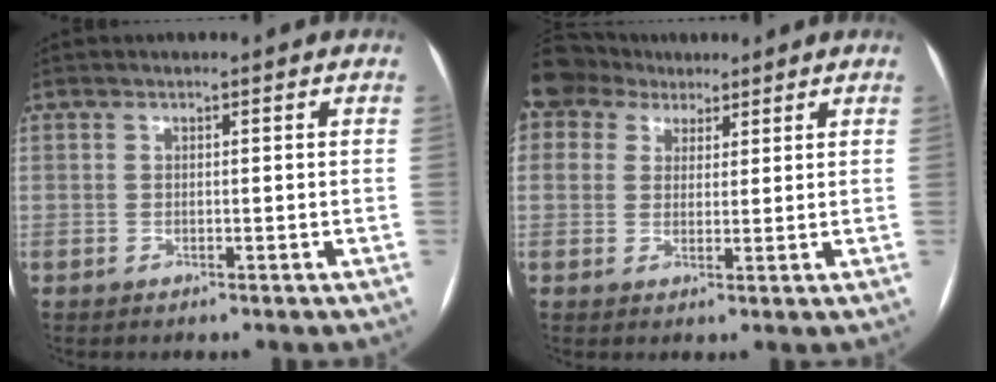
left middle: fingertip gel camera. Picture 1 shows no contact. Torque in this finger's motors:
{"motor_torque": [1.18, -0.97, 1.05, 0.21]}